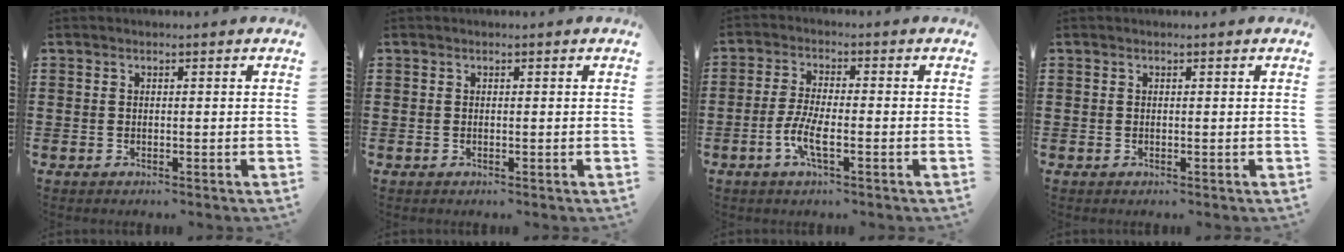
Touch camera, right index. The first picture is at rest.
{"total": 0.0}
{"total": 5.1, "force": [-2.1, 1.3, 4.5], "torque": [-0.102, -0.007, -0.045]}
{"total": 0.0}